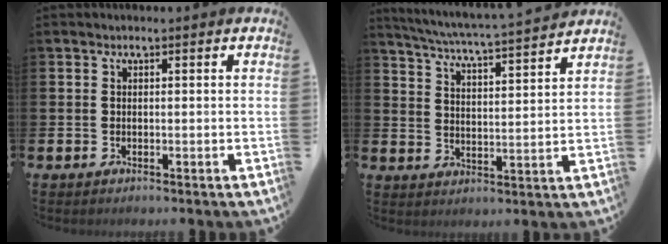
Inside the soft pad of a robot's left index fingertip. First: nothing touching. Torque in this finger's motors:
{"motor_torque": [0.18, -0.45, 0.19, 0.07]}